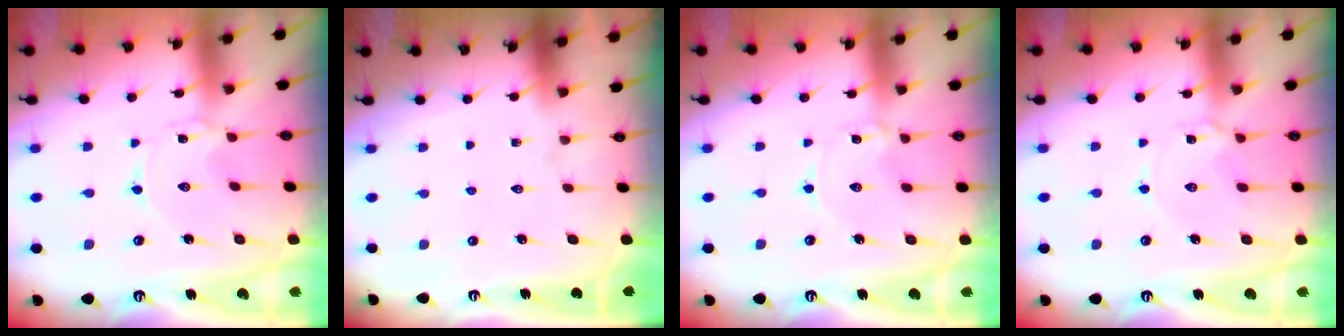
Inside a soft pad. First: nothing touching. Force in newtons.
{"total": 0.0}
{"total": 0.7, "press": 0.6, "slide": 0.1}
{"total": 3.0, "press": 2.9, "slide": 0.5}